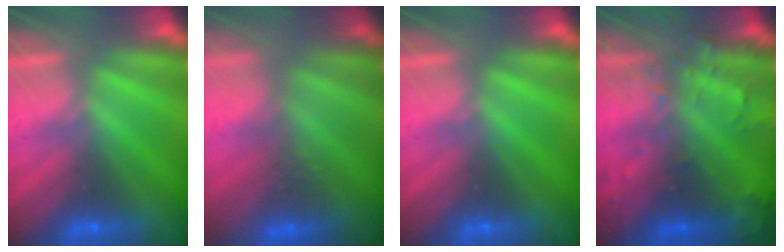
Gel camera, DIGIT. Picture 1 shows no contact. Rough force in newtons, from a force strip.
{"total": 2.4}
{"total": 0.0}
{"total": 7.0}